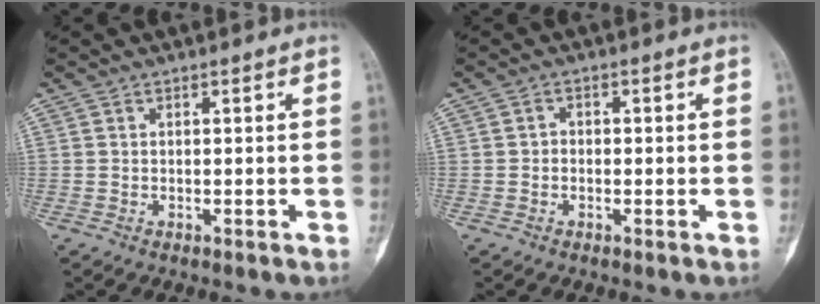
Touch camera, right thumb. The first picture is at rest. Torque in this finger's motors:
{"motor_torque": [-0.29, -0.54, 0.05, 0.02, -0.06]}